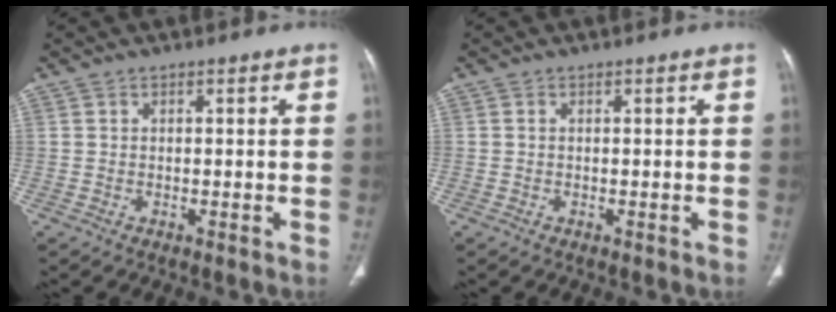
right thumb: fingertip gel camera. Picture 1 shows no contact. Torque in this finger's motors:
{"motor_torque": [-0.65, -0.07, -0.46, 0.22, -0.03]}